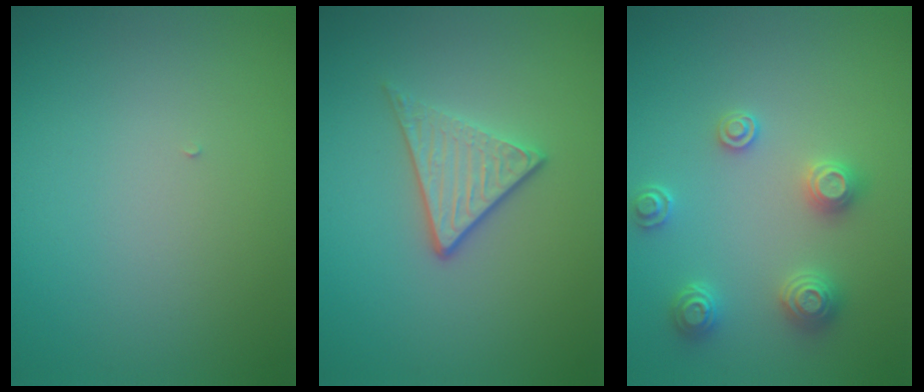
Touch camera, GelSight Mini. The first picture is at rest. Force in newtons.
{"total": 3.2, "press": 2.7, "slide": 1.8}
{"total": 3.1, "press": 3.0, "slide": 0.8}